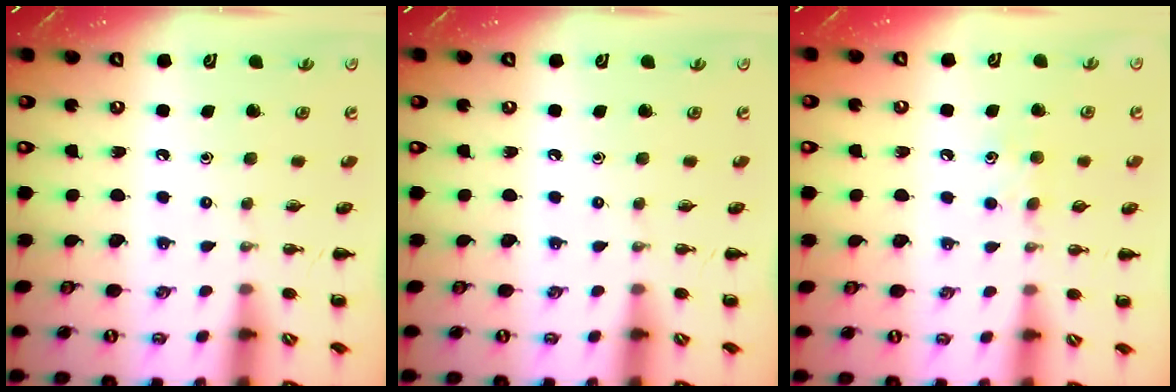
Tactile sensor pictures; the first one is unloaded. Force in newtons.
{"total": 0.0}
{"total": 6.7, "press": 6.6, "slide": 1.6}